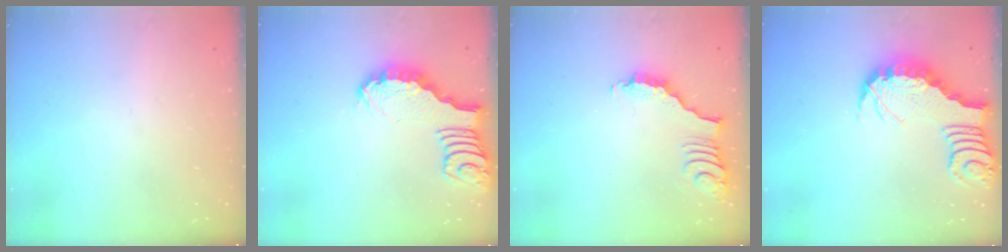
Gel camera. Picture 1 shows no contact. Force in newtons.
{"total": 2.0, "press": 2.0, "slide": 0.1}
{"total": 2.5, "press": 2.5, "slide": 0.3}
{"total": 3.0, "press": 2.9, "slide": 0.6}